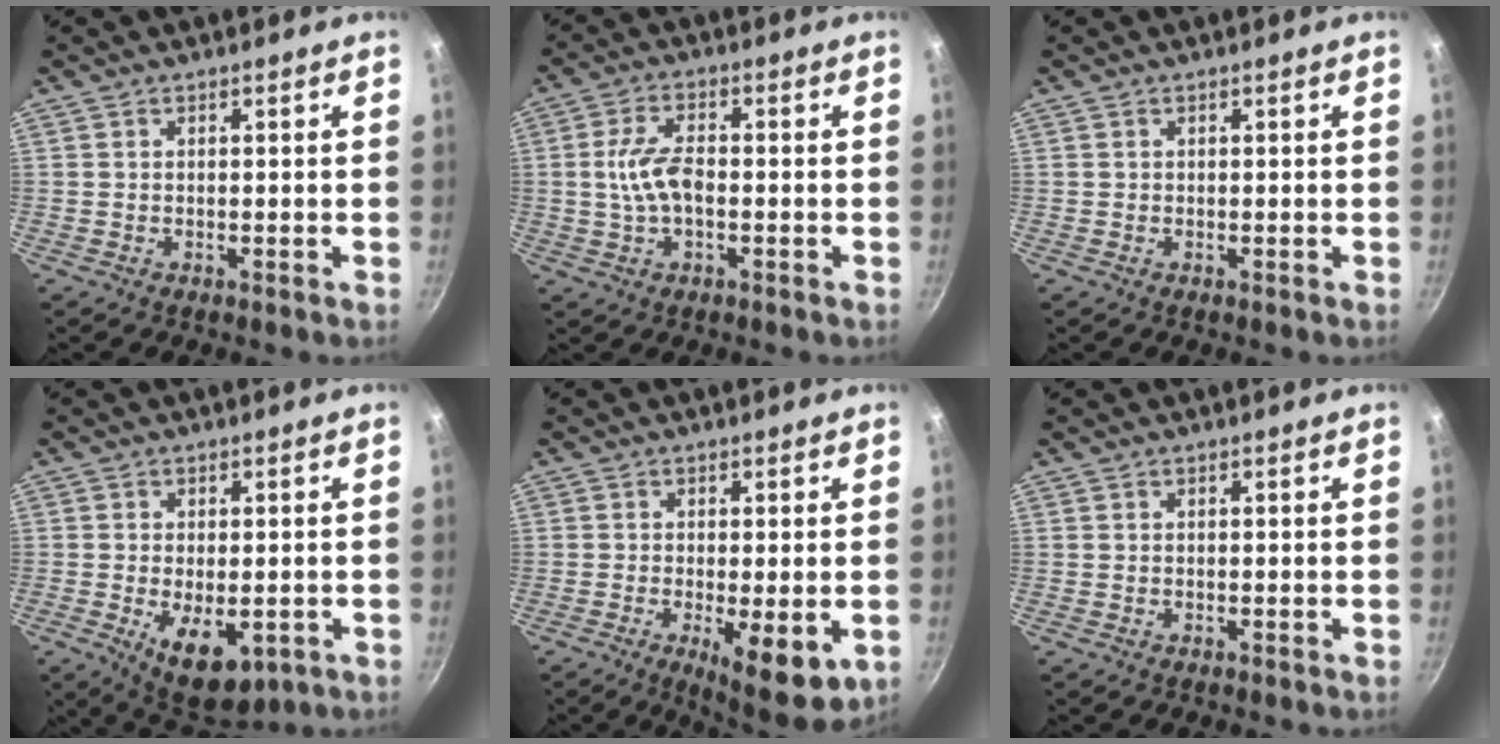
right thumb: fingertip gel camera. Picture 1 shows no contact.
{"total": 7.1, "force": [-0.4, 3.5, 6.1], "torque": [-0.129, 0.015, -0.010]}
{"total": 0.0}
{"total": 9.8, "force": [-3.0, 5.1, 7.8], "torque": [-0.110, -0.008, -0.032]}
{"total": 10.3, "force": [-3.3, 3.4, 9.1], "torque": [-0.129, -0.019, -0.043]}
{"total": 0.0}